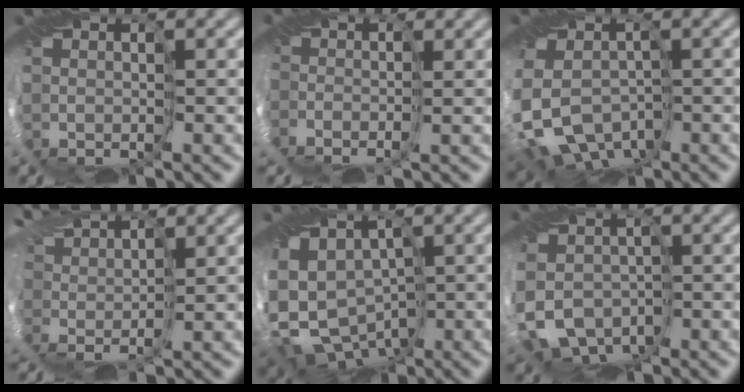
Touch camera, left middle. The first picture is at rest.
{"total": 2.3, "force": [-0.4, 2.1, 0.9], "torque": [-0.017, 0.005, -0.007]}
{"total": 10.6, "force": [-4.5, 8.6, 4.1], "torque": [-0.089, -0.041, -0.078]}
{"total": 2.7, "force": [2.6, 0.5, 0.5], "torque": [-0.017, 0.020, 0.046]}
{"total": 7.6, "force": [-4.1, 5.3, 3.4], "torque": [-0.059, -0.015, -0.066]}
{"total": 5.5, "force": [-2.5, 4.3, 2.2], "torque": [-0.026, -0.007, -0.057]}